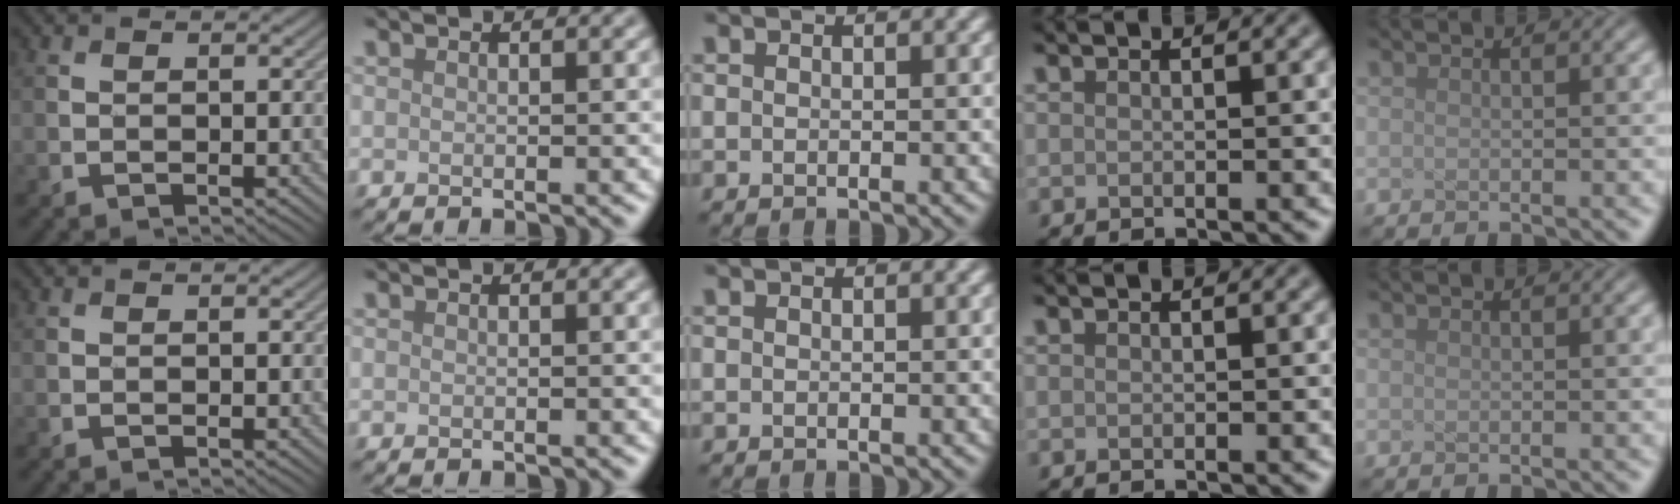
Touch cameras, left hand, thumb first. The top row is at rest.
{}